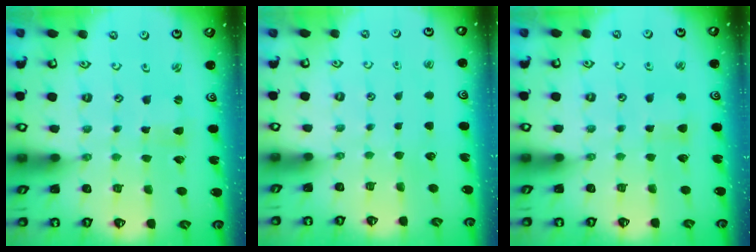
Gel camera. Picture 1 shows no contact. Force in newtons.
{"total": 0.0}
{"total": 3.7, "press": 3.6, "slide": 0.6}